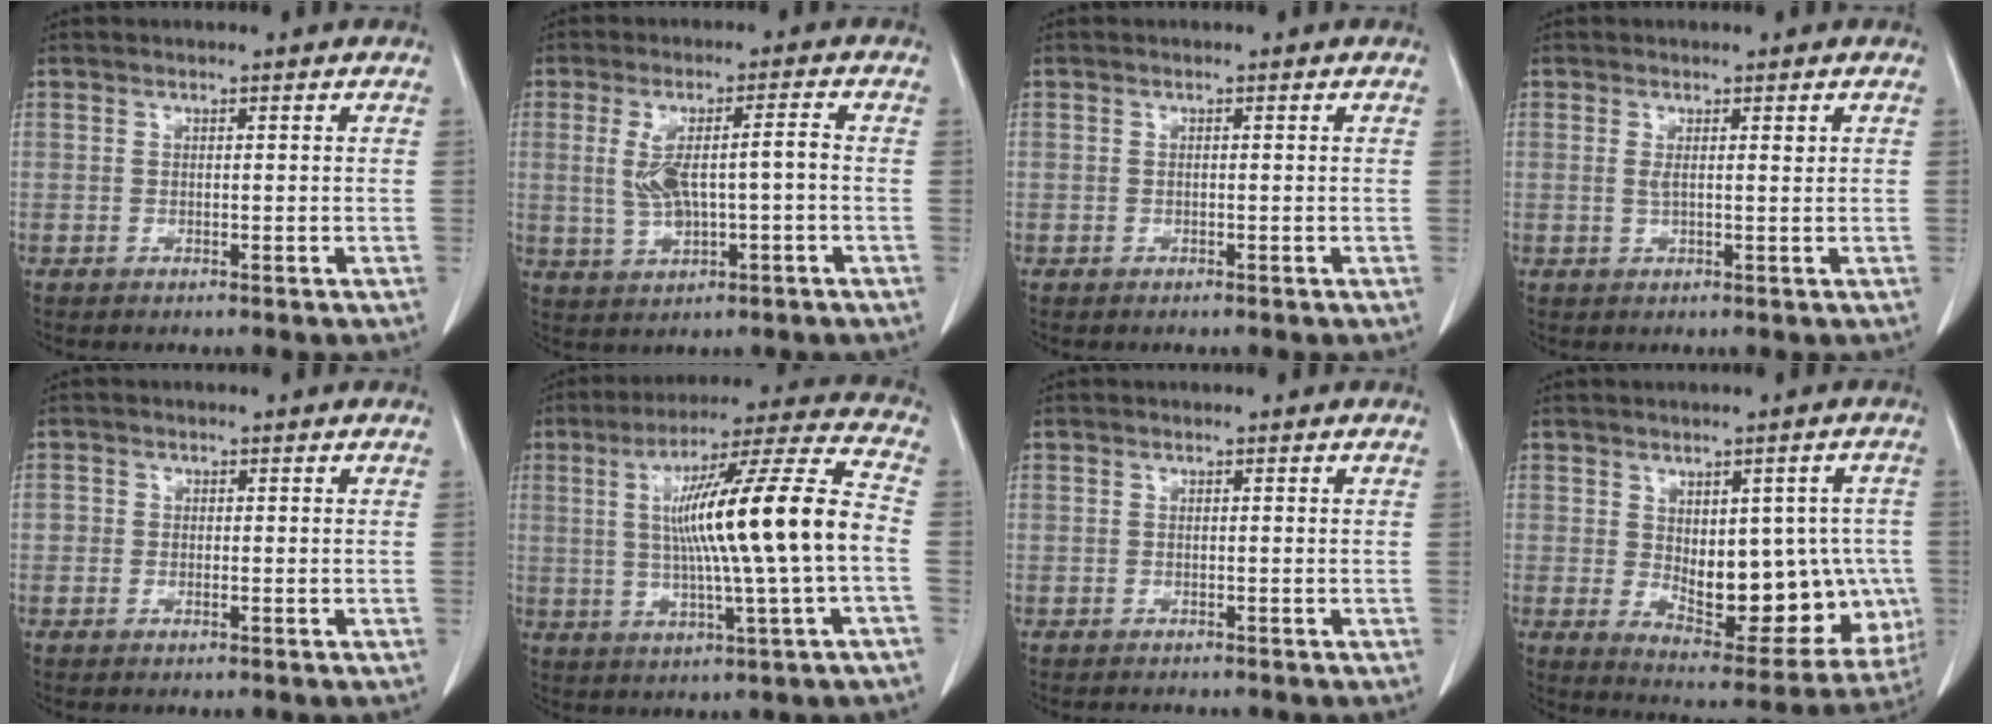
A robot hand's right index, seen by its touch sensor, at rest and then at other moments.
{"total": 7.3, "force": [-0.1, 1.9, 7.1], "torque": [-0.143, 0.018, 0.008]}
{"total": 0.0}
{"total": 1.8, "force": [0.7, 0.3, 1.6], "torque": [-0.030, 0.006, 0.017]}
{"total": 1.2, "force": [-0.2, 1.0, 0.6], "torque": [-0.003, 0.005, -0.001]}
{"total": 17.8, "force": [-0.1, -0.3, 17.8], "torque": [-0.292, 0.016, -0.004]}
{"total": 1.2, "force": [-1.1, 0.5, 0.1], "torque": [-0.005, -0.003, -0.016]}
{"total": 16.4, "force": [-1.0, 8.3, 14.1], "torque": [-0.184, 0.003, 0.017]}